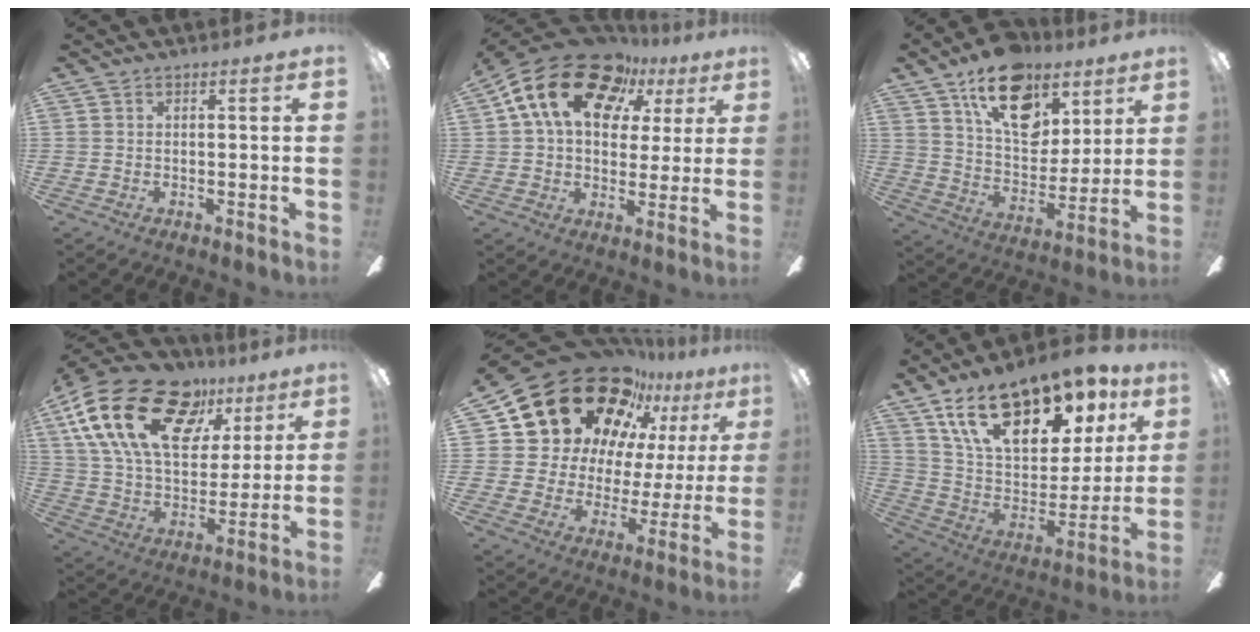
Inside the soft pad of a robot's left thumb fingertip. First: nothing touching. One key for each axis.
{"total": 19.7, "fx": 9.5, "fy": 12.8, "fz": 11.5, "tx": -0.202, "ty": -0.037, "tz": 0.173}
{"total": 20.7, "fx": 11.7, "fy": 12.4, "fz": 11.6, "tx": -0.174, "ty": -0.053, "tz": 0.209}
{"total": 26.4, "fx": 13.3, "fy": 14.8, "fz": 17.4, "tx": -0.317, "ty": -0.058, "tz": 0.242}
{"total": 23.8, "fx": 16.9, "fy": 13.3, "fz": 10.1, "tx": -0.169, "ty": -0.118, "tz": 0.322}
{"total": 22.6, "fx": 15.0, "fy": 10.9, "fz": 12.9, "tx": -0.221, "ty": -0.078, "tz": 0.265}